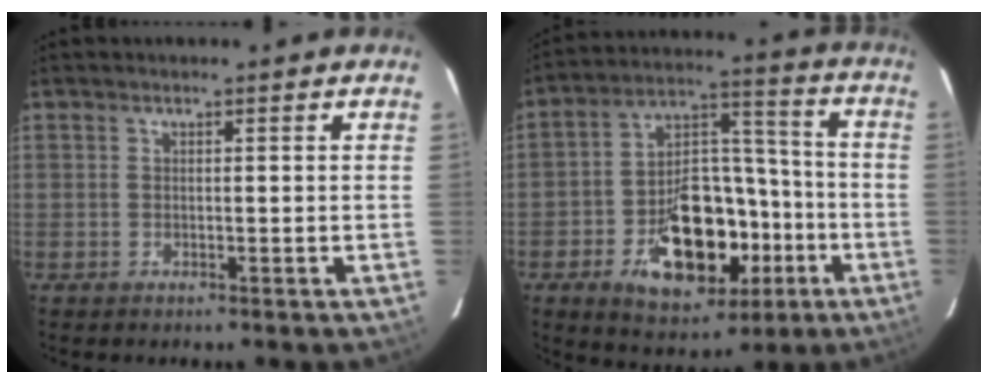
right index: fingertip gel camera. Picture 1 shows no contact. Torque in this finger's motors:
{"motor_torque": [0.70, -0.31, 0.65, 0.13]}